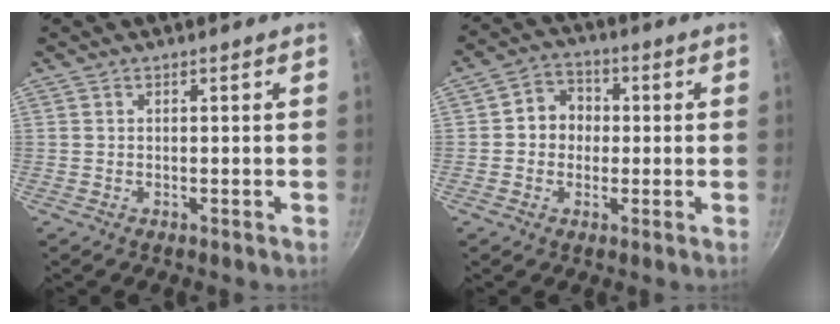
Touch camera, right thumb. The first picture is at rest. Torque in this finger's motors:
{"motor_torque": [-0.42, 0.52, 0.11, -0.10, 0.05]}